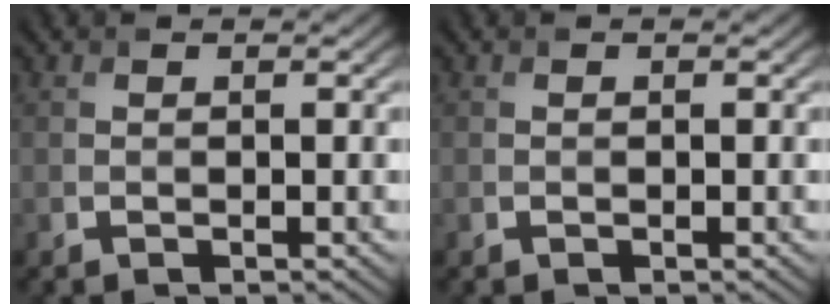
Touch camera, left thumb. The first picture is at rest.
{"total": 0.0}